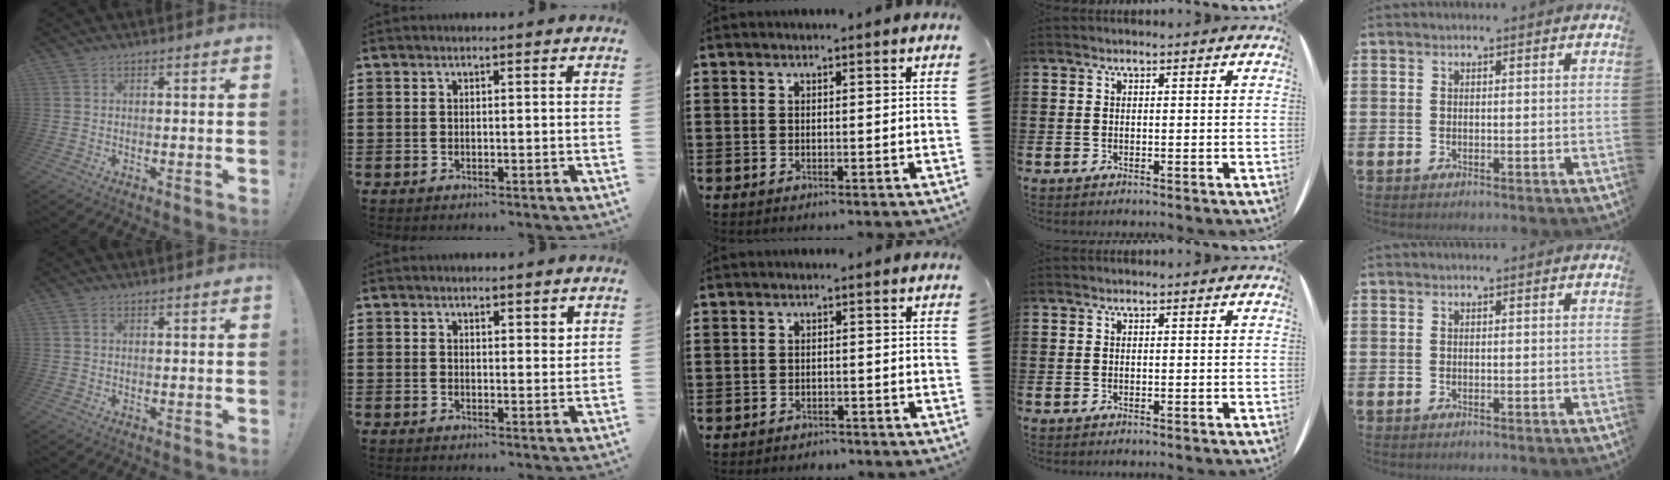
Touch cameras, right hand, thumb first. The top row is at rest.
{"thumb": {"total": 0.9, "force": [0.3, 0.6, 0.5], "torque": [-0.005, 0.000, 0.004]}, "index": {"total": 1.8, "force": [1.5, 0.9, 0.5], "torque": [-0.004, 0.001, 0.028]}, "middle": {"total": 1.2, "force": [-1.1, 0.3, -0.1], "torque": [-0.002, 0.003, -0.026]}}